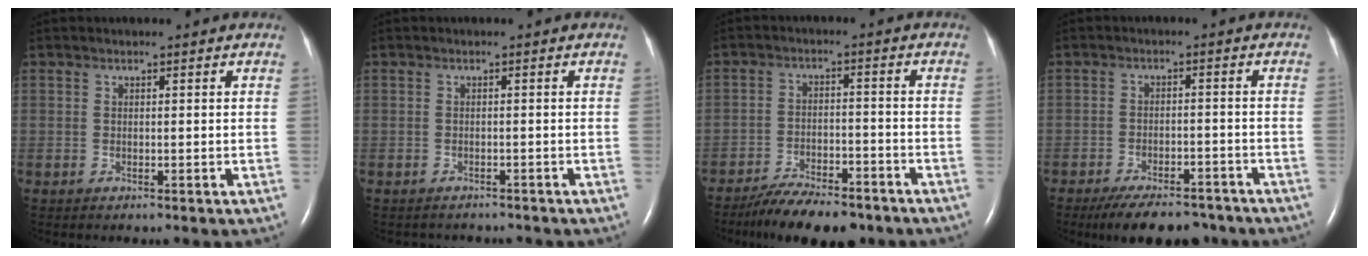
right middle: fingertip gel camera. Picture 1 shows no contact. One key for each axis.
{"total": 2.9, "fx": -2.7, "fy": 1.0, "fz": 0.4, "tx": -0.007, "ty": -0.003, "tz": -0.032}
{"total": 11.0, "fx": -9.3, "fy": 2.9, "fz": 5.2, "tx": -0.079, "ty": -0.008, "tz": -0.146}
{"total": 10.8, "fx": -9.1, "fy": 3.5, "fz": 4.5, "tx": -0.064, "ty": -0.003, "tz": -0.132}